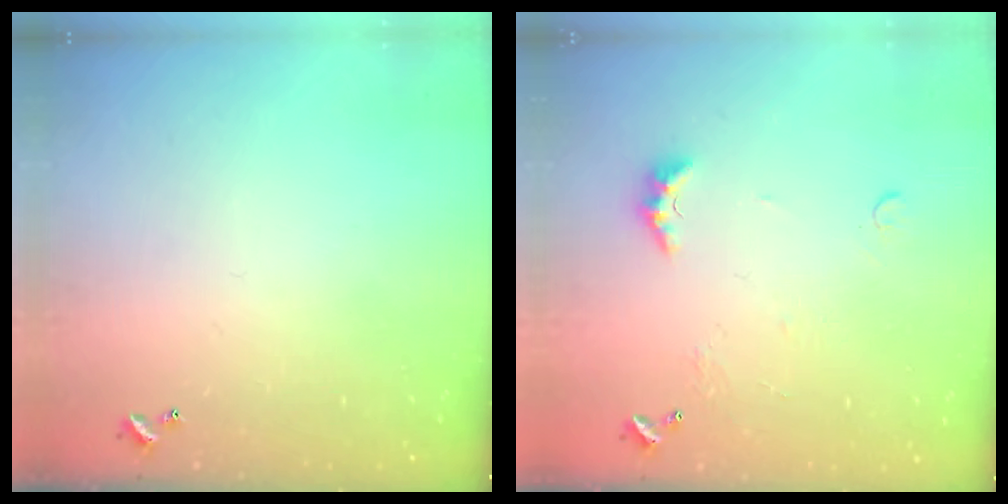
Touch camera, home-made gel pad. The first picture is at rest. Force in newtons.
{"total": 3.9, "press": 3.8, "slide": 0.8}